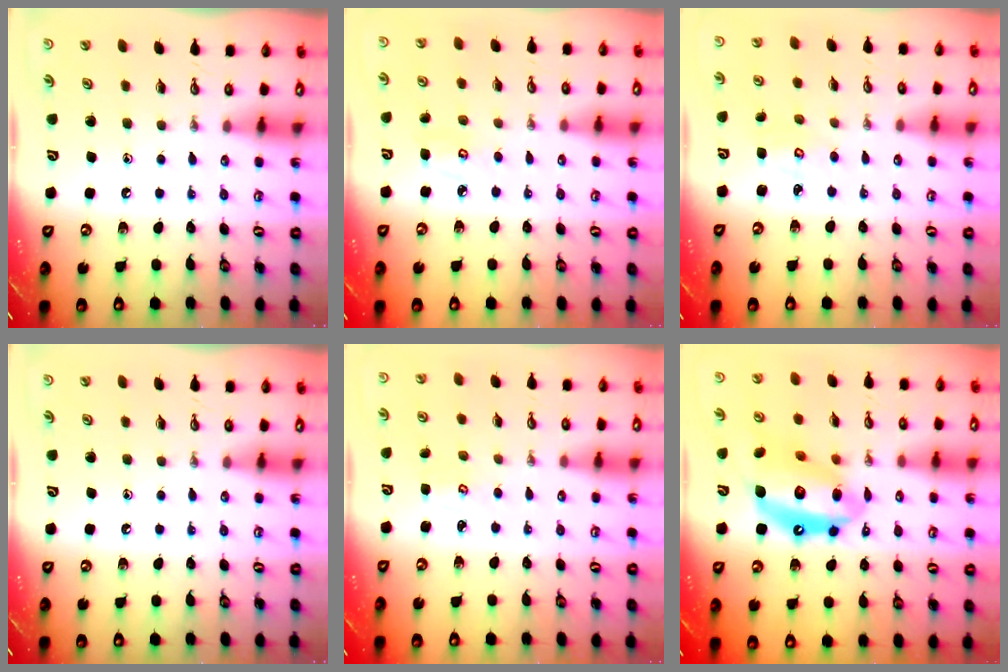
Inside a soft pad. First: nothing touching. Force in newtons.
{"total": 5.0, "press": 4.9, "slide": 0.5}
{"total": 3.0, "press": 3.0, "slide": 0.3}
{"total": 0.0}
{"total": 3.0, "press": 3.0, "slide": 0.3}
{"total": 17.6, "press": 17.5, "slide": 1.6}